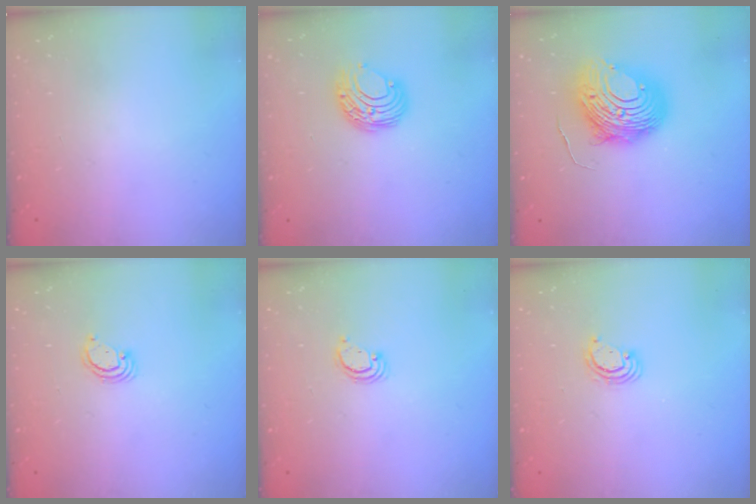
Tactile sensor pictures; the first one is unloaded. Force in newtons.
{"total": 8.5, "press": 8.5, "slide": 0.4}
{"total": 13.6, "press": 13.5, "slide": 1.3}
{"total": 2.3, "press": 2.3, "slide": 0.1}
{"total": 2.6, "press": 2.6, "slide": 0.2}
{"total": 3.1, "press": 3.1, "slide": 0.3}